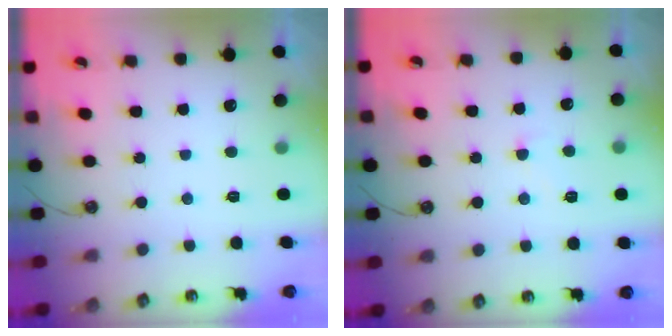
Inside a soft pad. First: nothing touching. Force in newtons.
{"total": 4.1, "press": 4.1, "slide": 0.4}